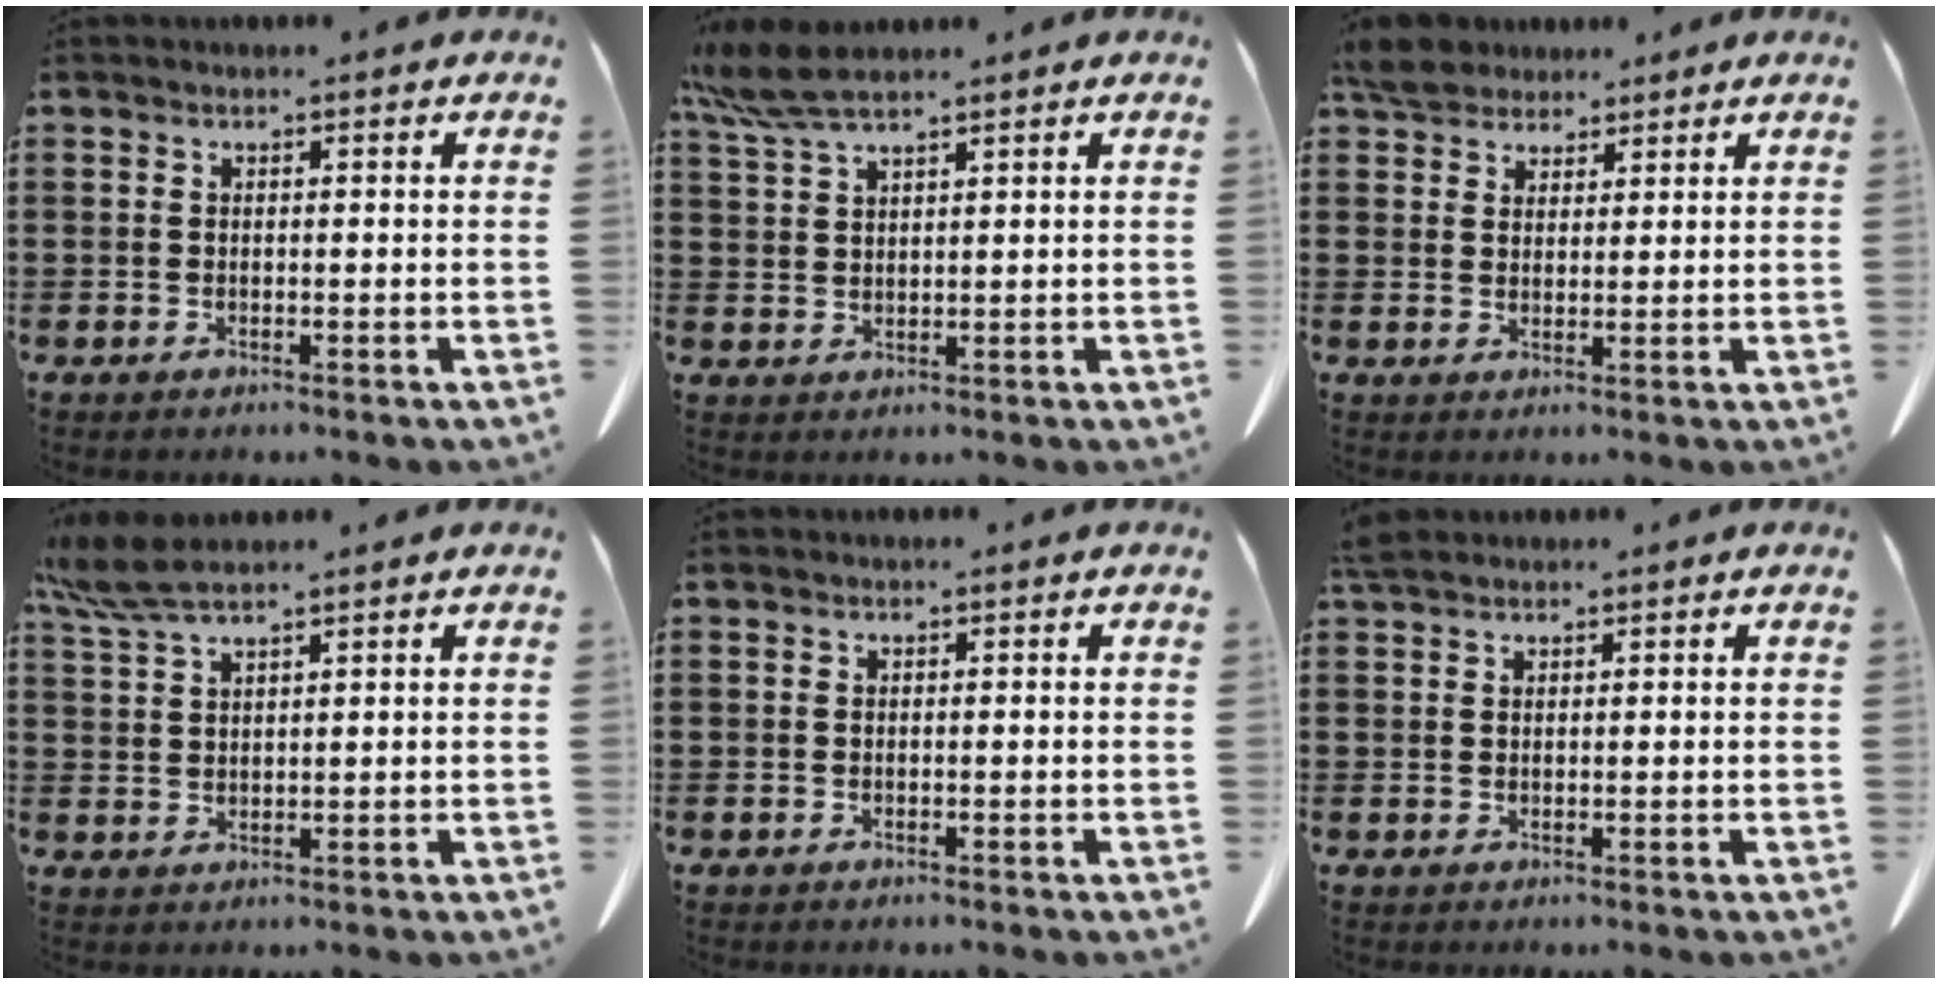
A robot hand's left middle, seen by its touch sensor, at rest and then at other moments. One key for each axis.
{"total": 5.8, "fx": 4.6, "fy": 0.7, "fz": 3.4, "tx": -0.087, "ty": -0.009, "tz": 0.086}
{"total": 4.8, "fx": 4.3, "fy": 1.8, "fz": 1.2, "tx": -0.039, "ty": 0.000, "tz": 0.084}
{"total": 5.4, "fx": 4.3, "fy": 0.6, "fz": 3.2, "tx": -0.082, "ty": -0.008, "tz": 0.080}
{"total": 0.0}
{"total": 1.7, "fx": 1.6, "fy": 0.3, "fz": 0.6, "tx": -0.016, "ty": 0.000, "tz": 0.032}